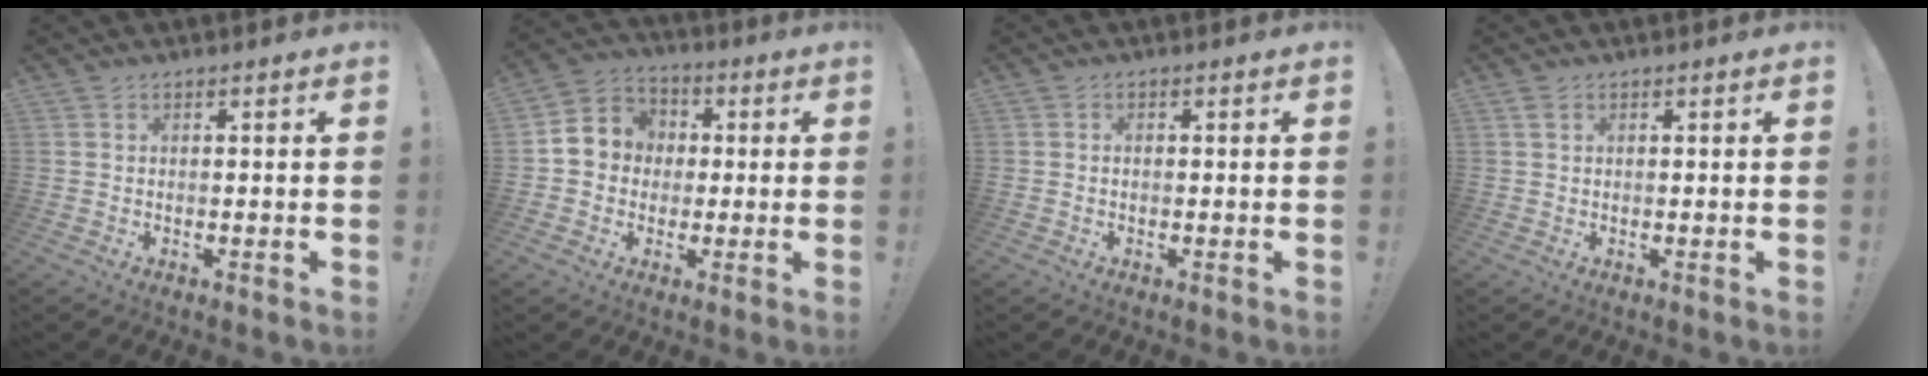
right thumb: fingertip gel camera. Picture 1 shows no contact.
{"total": 8.5, "force": [0.0, 8.2, 2.2], "torque": [-0.031, 0.013, 0.010]}
{"total": 0.6, "force": [-0.1, 0.5, 0.4], "torque": [-0.007, 0.003, -0.002]}
{"total": 1.6, "force": [0.8, 1.1, 0.9], "torque": [-0.018, 0.004, 0.015]}